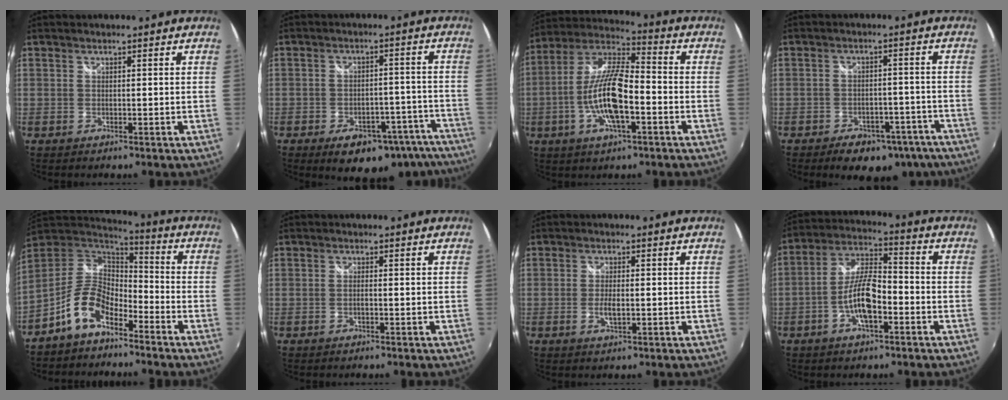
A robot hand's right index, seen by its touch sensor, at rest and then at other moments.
{"total": 16.2, "force": [-12.2, 7.7, 7.5], "torque": [-0.109, 0.018, -0.133]}
{"total": 14.4, "force": [-4.2, 4.4, 13.1], "torque": [-0.265, -0.002, -0.082]}
{"total": 13.7, "force": [-10.3, 7.2, 5.5], "torque": [-0.102, 0.018, -0.111]}
{"total": 11.5, "force": [-6.8, 5.8, 7.2], "torque": [-0.151, 0.015, -0.133]}
{"total": 0.9, "force": [-0.2, 0.1, 0.9], "torque": [-0.018, 0.000, -0.006]}
{"total": 2.9, "force": [-0.6, 1.1, 2.6], "torque": [-0.049, -0.007, -0.008]}
{"total": 10.0, "force": [-3.8, 3.3, 8.6], "torque": [-0.179, 0.008, -0.069]}